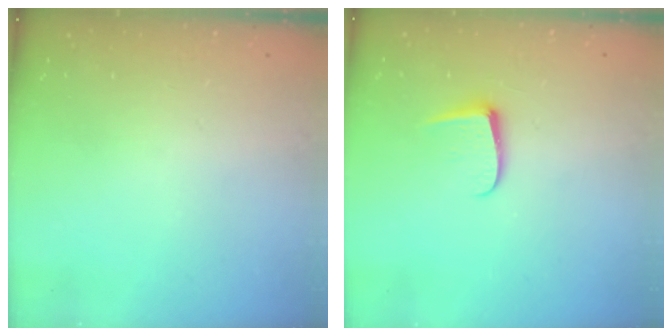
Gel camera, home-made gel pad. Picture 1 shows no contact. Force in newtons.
{"total": 6.0, "press": 6.0, "slide": 0.8}